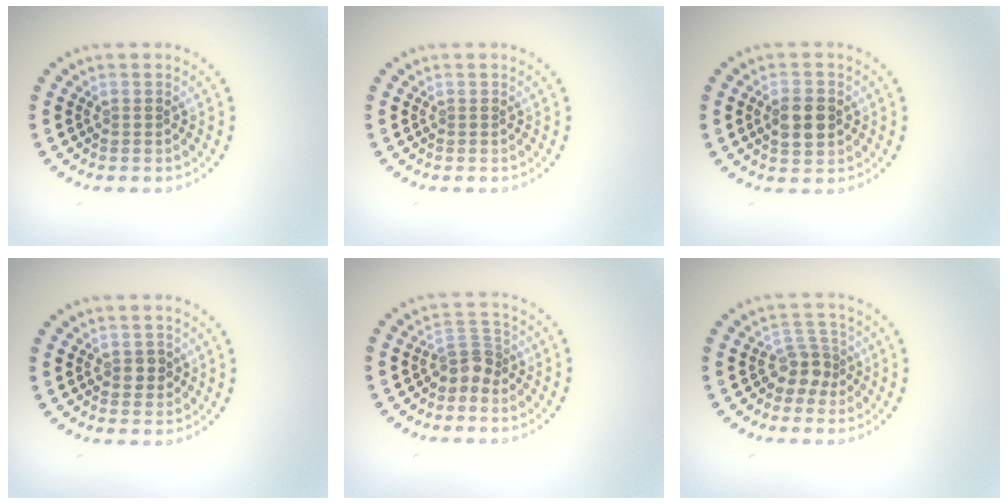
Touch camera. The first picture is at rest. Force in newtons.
{"total": 0.0}
{"total": 3.4, "press": 3.4, "slide": 0.1}
{"total": 1.2, "press": 1.2, "slide": 0.3}
{"total": 2.4, "press": 1.7, "slide": 1.6}
{"total": 2.4, "press": 1.8, "slide": 1.5}